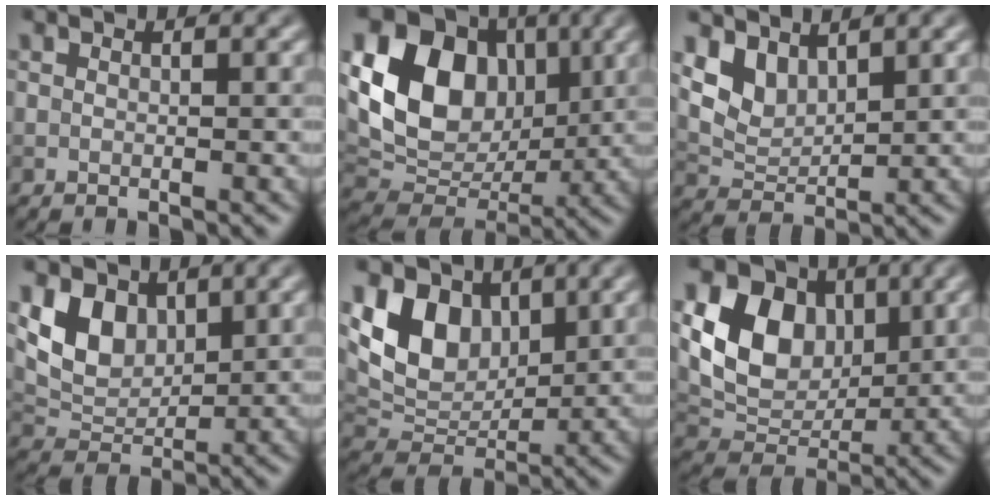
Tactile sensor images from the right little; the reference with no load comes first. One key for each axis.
{"total": 13.0, "fx": 2.8, "fy": 9.9, "fz": 8.1, "tx": -0.152, "ty": 0.011, "tz": 0.046}
{"total": 3.6, "fx": 2.6, "fy": 1.8, "fz": 1.6, "tx": -0.043, "ty": -0.008, "tz": 0.054}
{"total": 5.0, "fx": 2.1, "fy": 3.5, "fz": 2.9, "tx": -0.062, "ty": -0.010, "tz": 0.040}
{"total": 7.1, "fx": 2.6, "fy": 5.0, "fz": 4.3, "tx": -0.080, "ty": -0.008, "tz": 0.047}
{"total": 9.1, "fx": 2.2, "fy": 6.8, "fz": 5.7, "tx": -0.113, "ty": -0.003, "tz": 0.035}